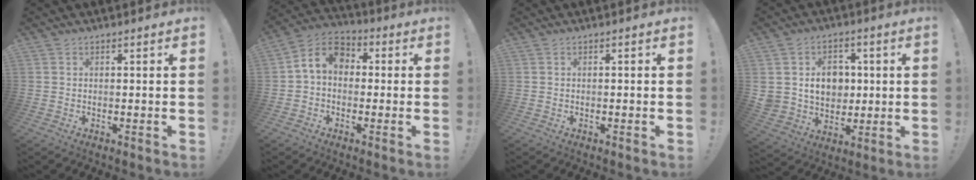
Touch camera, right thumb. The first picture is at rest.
{"total": 8.1, "force": [0.5, 6.1, 5.3], "torque": [-0.096, 0.018, 0.016]}
{"total": 0.0}
{"total": 11.2, "force": [2.2, 9.8, 4.9], "torque": [-0.078, -0.011, 0.051]}